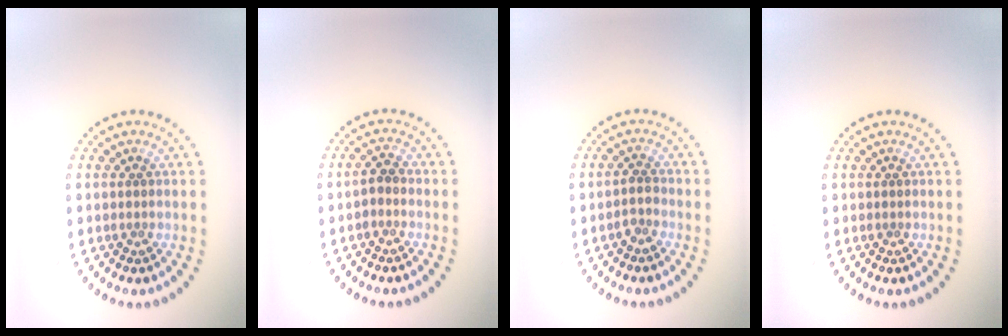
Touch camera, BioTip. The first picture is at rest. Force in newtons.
{"total": 1.2, "press": 1.1, "slide": 0.5}
{"total": 1.3, "press": 1.0, "slide": 0.7}
{"total": 0.0}